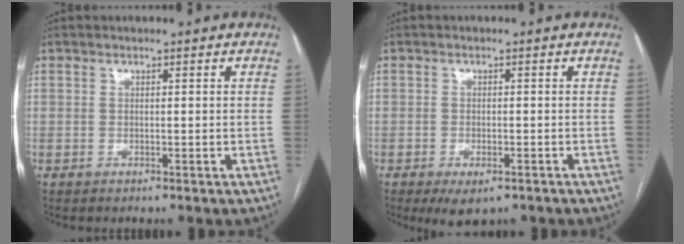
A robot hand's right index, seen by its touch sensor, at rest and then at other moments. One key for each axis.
{"total": 4.4, "fx": -2.8, "fy": 2.0, "fz": 2.8, "tx": -0.044, "ty": -0.006, "tz": -0.034}